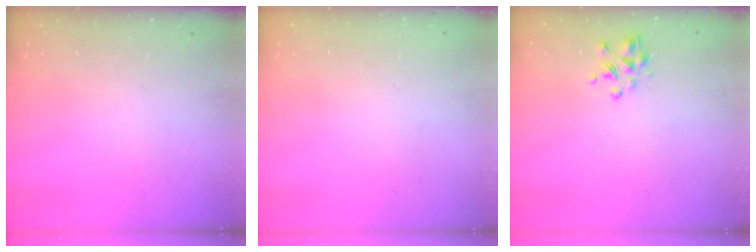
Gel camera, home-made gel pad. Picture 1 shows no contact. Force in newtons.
{"total": 1.8, "press": 1.8, "slide": 0.1}
{"total": 3.5, "press": 3.1, "slide": 1.5}